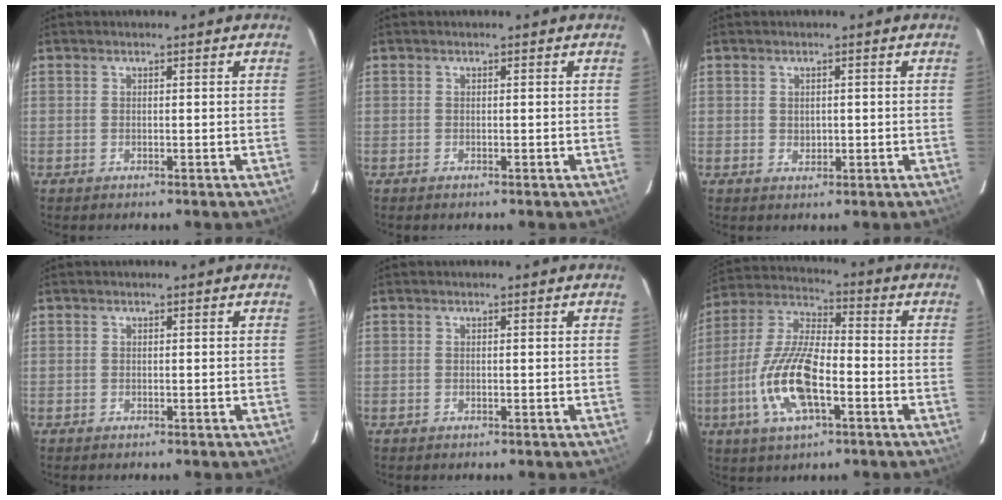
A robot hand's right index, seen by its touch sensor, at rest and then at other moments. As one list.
[{"total": 0.0}, {"total": 1.6, "force": [0.0, 1.4, 0.9], "torque": [-0.012, 0.003, 0.004]}, {"total": 0.0}, {"total": 0.0}, {"total": 15.2, "force": [-5.0, 5.6, 13.2], "torque": [-0.282, -0.004, -0.097]}]